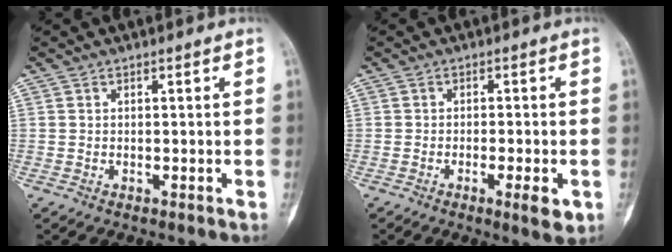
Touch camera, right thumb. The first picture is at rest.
{"total": 4.5, "force": [-1.7, 1.1, 4.0], "torque": [-0.061, -0.004, -0.024]}